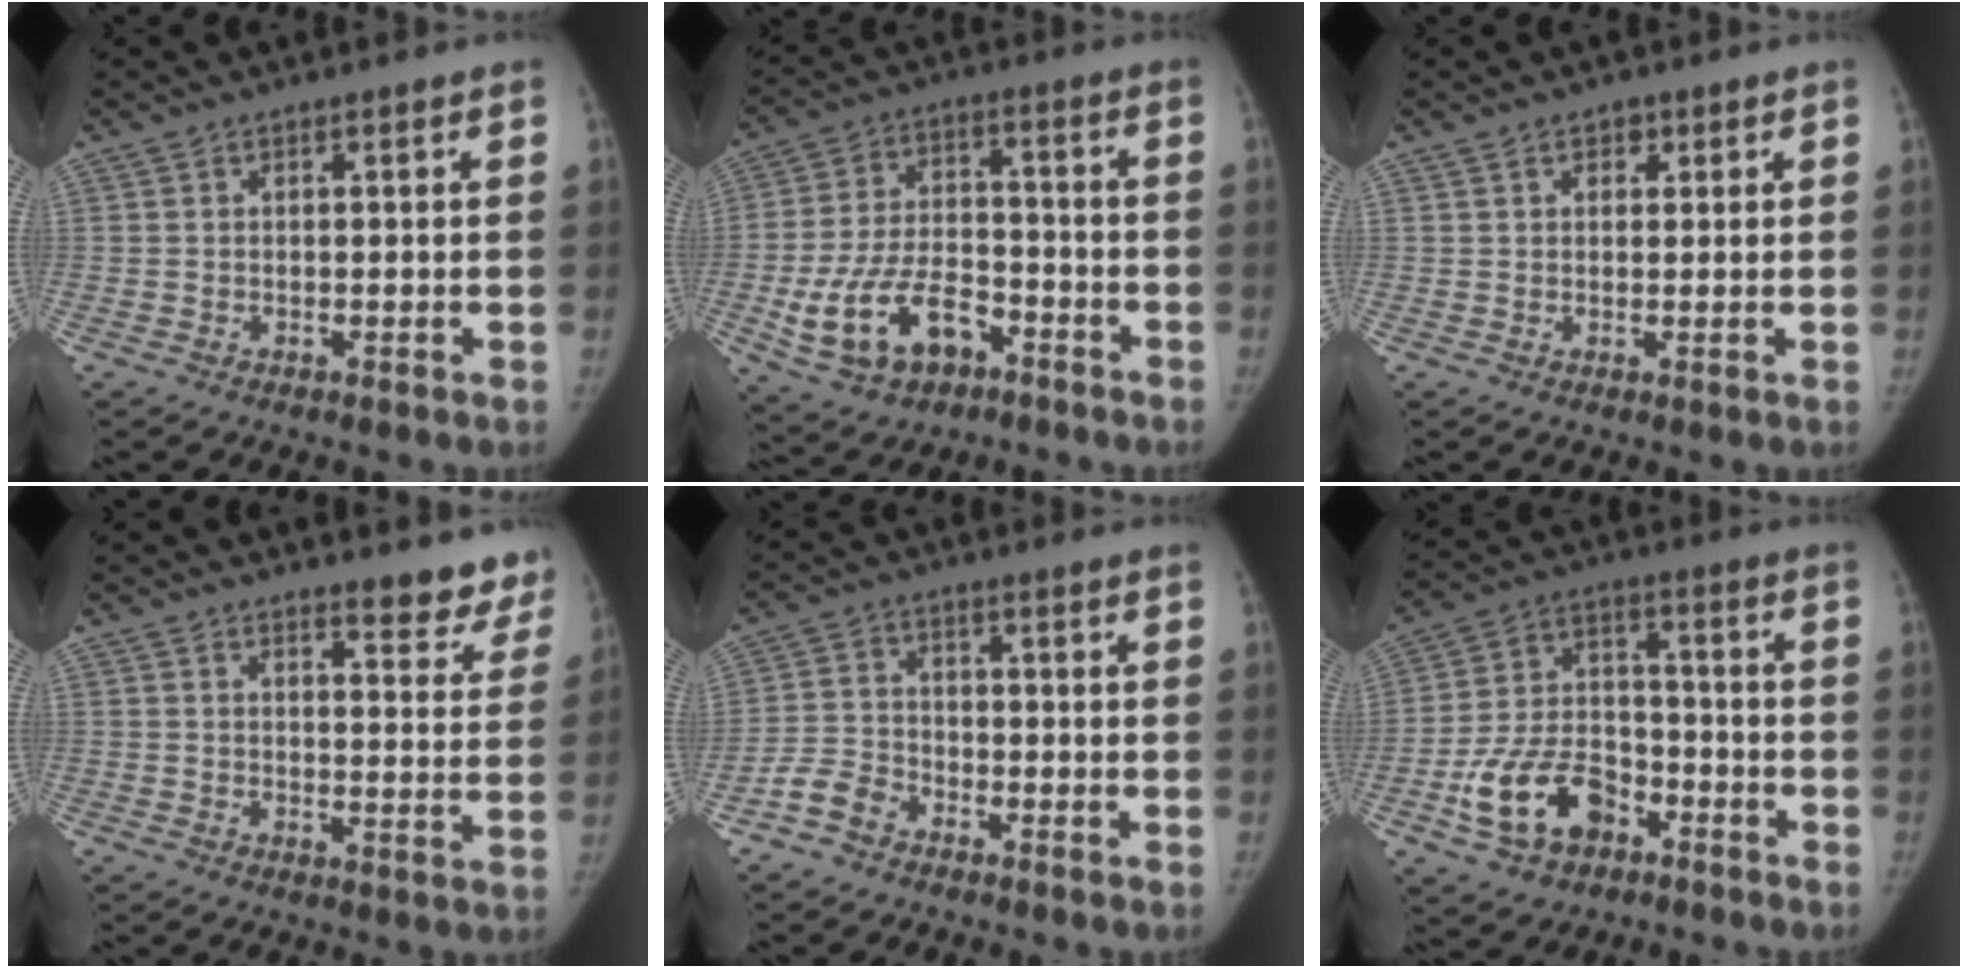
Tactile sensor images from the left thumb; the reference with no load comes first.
{"total": 14.9, "force": [-6.7, 9.1, 9.7], "torque": [-0.172, 0.036, -0.110]}
{"total": 2.2, "force": [1.2, 1.6, 1.0], "torque": [-0.002, -0.004, 0.015]}
{"total": 8.9, "force": [8.1, 2.5, 2.6], "torque": [0.009, -0.055, 0.078]}
{"total": 4.8, "force": [-3.4, 2.9, 1.6], "torque": [-0.028, 0.019, -0.074]}
{"total": 13.9, "force": [-6.7, 9.0, 8.1], "torque": [-0.131, 0.044, -0.117]}